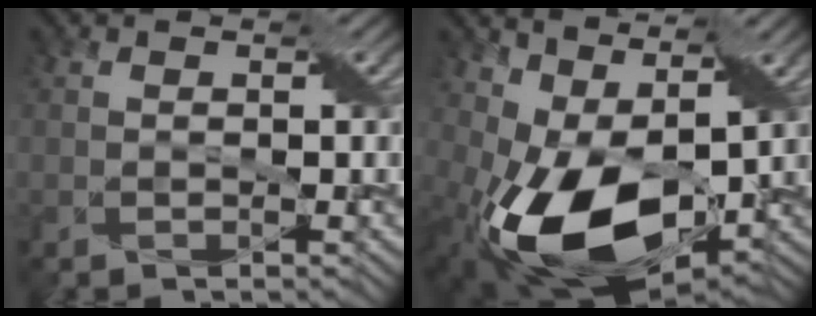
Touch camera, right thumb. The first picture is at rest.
{"total": 13.2, "force": [-0.2, 7.8, 10.7], "torque": [-0.215, -0.023, 0.000]}